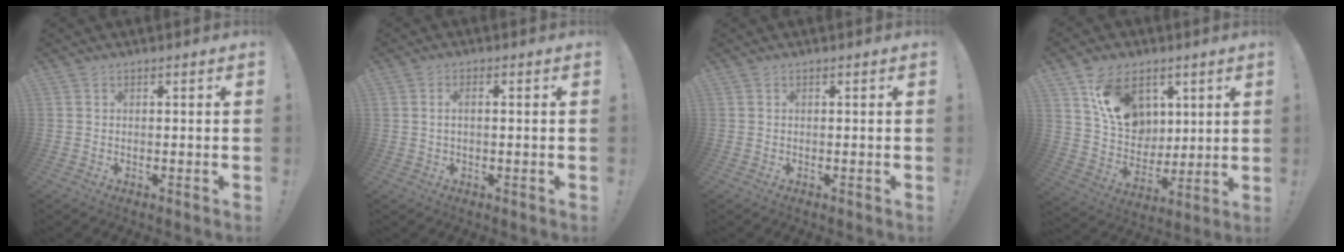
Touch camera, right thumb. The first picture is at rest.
{"total": 1.9, "force": [0.1, 0.8, 1.8], "torque": [-0.032, 0.005, 0.001]}
{"total": 0.0}
{"total": 15.6, "force": [7.5, 11.2, 7.8], "torque": [-0.125, -0.029, 0.149]}